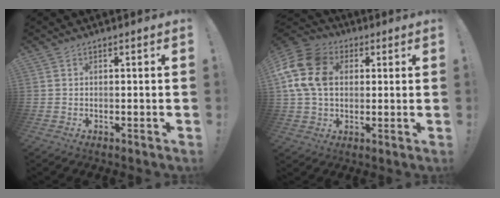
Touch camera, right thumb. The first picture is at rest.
{"total": 16.2, "force": [3.7, 12.3, 9.8], "torque": [-0.192, -0.001, 0.073]}